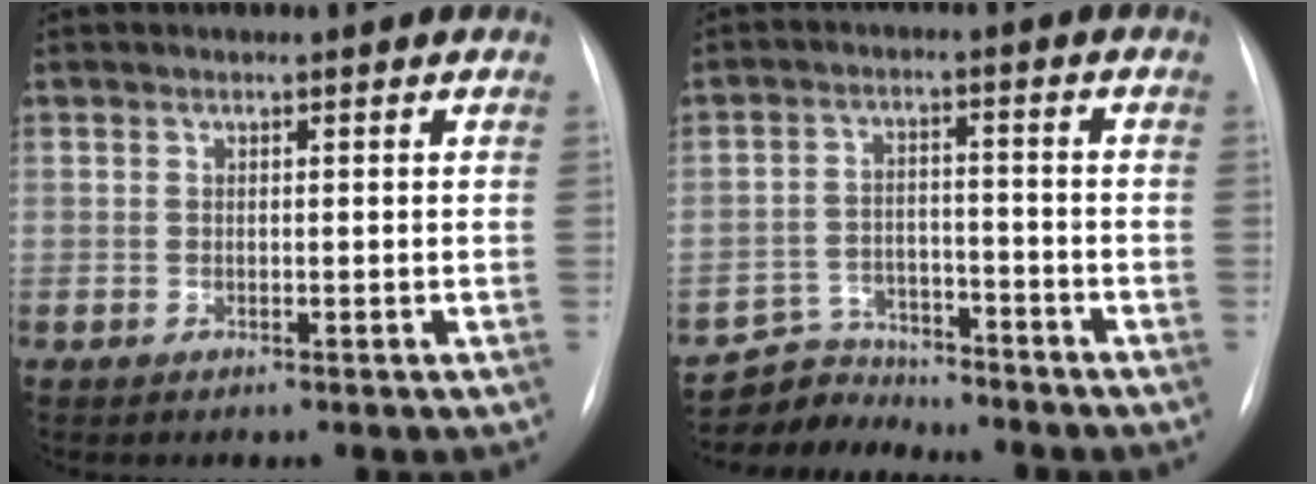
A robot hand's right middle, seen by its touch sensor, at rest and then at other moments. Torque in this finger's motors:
{"motor_torque": [0.21, -0.26, -0.04, -0.01]}